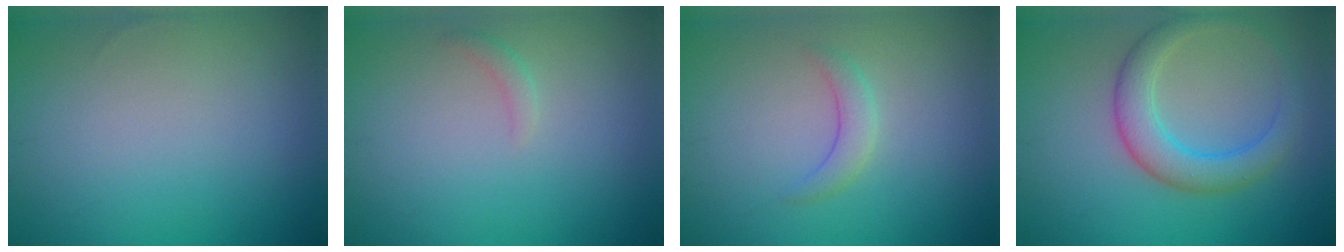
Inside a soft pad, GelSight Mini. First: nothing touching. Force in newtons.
{"total": 0.8, "press": 0.8, "slide": 0.1}
{"total": 1.7, "press": 1.7, "slide": 0.0}
{"total": 4.3, "press": 4.3, "slide": 0.3}